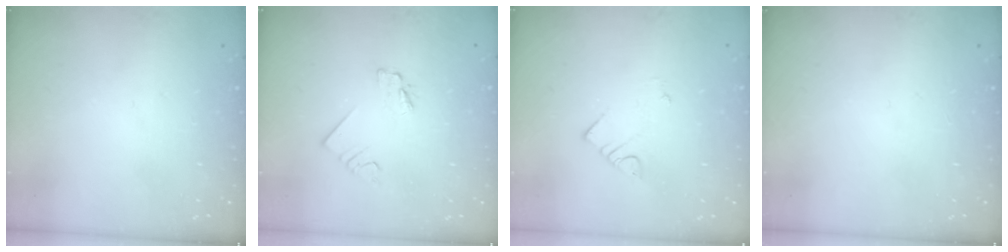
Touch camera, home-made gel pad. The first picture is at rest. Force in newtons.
{"total": 1.7, "press": 1.7, "slide": 0.1}
{"total": 2.6, "press": 2.6, "slide": 0.2}
{"total": 0.0}